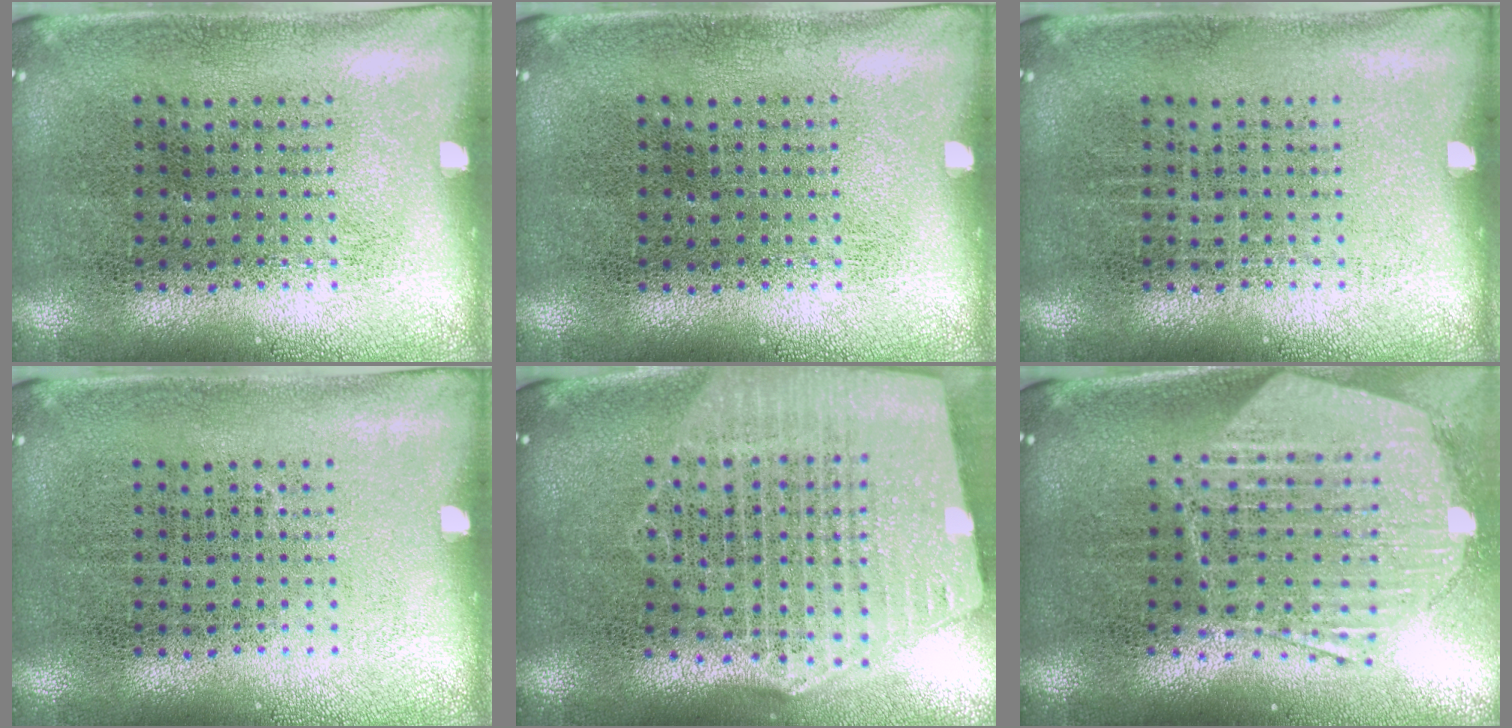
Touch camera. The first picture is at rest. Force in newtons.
{"total": 0.0}
{"total": 0.0}
{"total": 0.0}
{"total": 2.7, "press": 2.3, "slide": 1.4}
{"total": 2.2, "press": 1.9, "slide": 1.1}